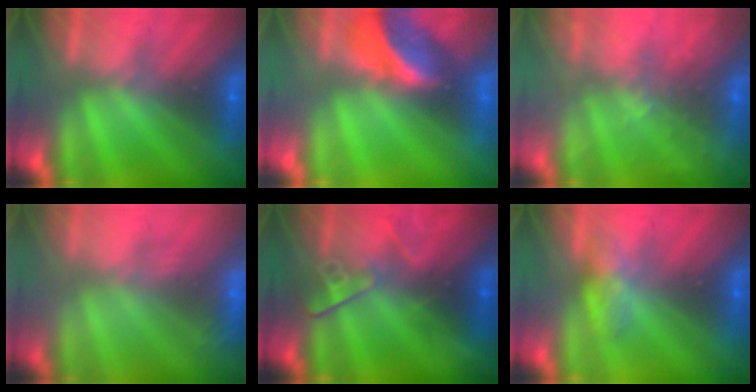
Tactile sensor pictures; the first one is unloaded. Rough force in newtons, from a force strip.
{"total": 2.8}
{"total": 5.8}
{"total": 2.4}
{"total": 2.5}
{"total": 2.6}